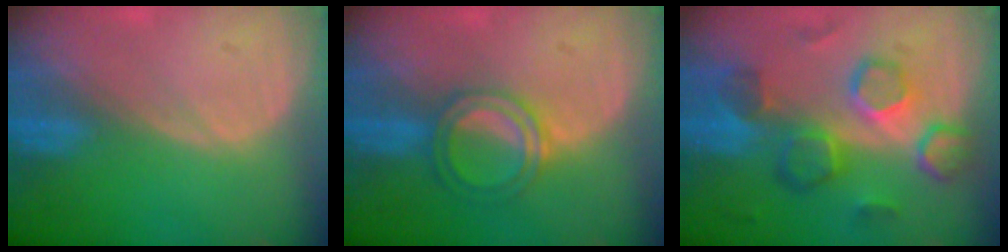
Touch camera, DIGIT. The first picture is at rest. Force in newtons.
{"total": 5.0, "press": 4.7, "slide": 1.7}
{"total": 9.4, "press": 8.8, "slide": 3.4}